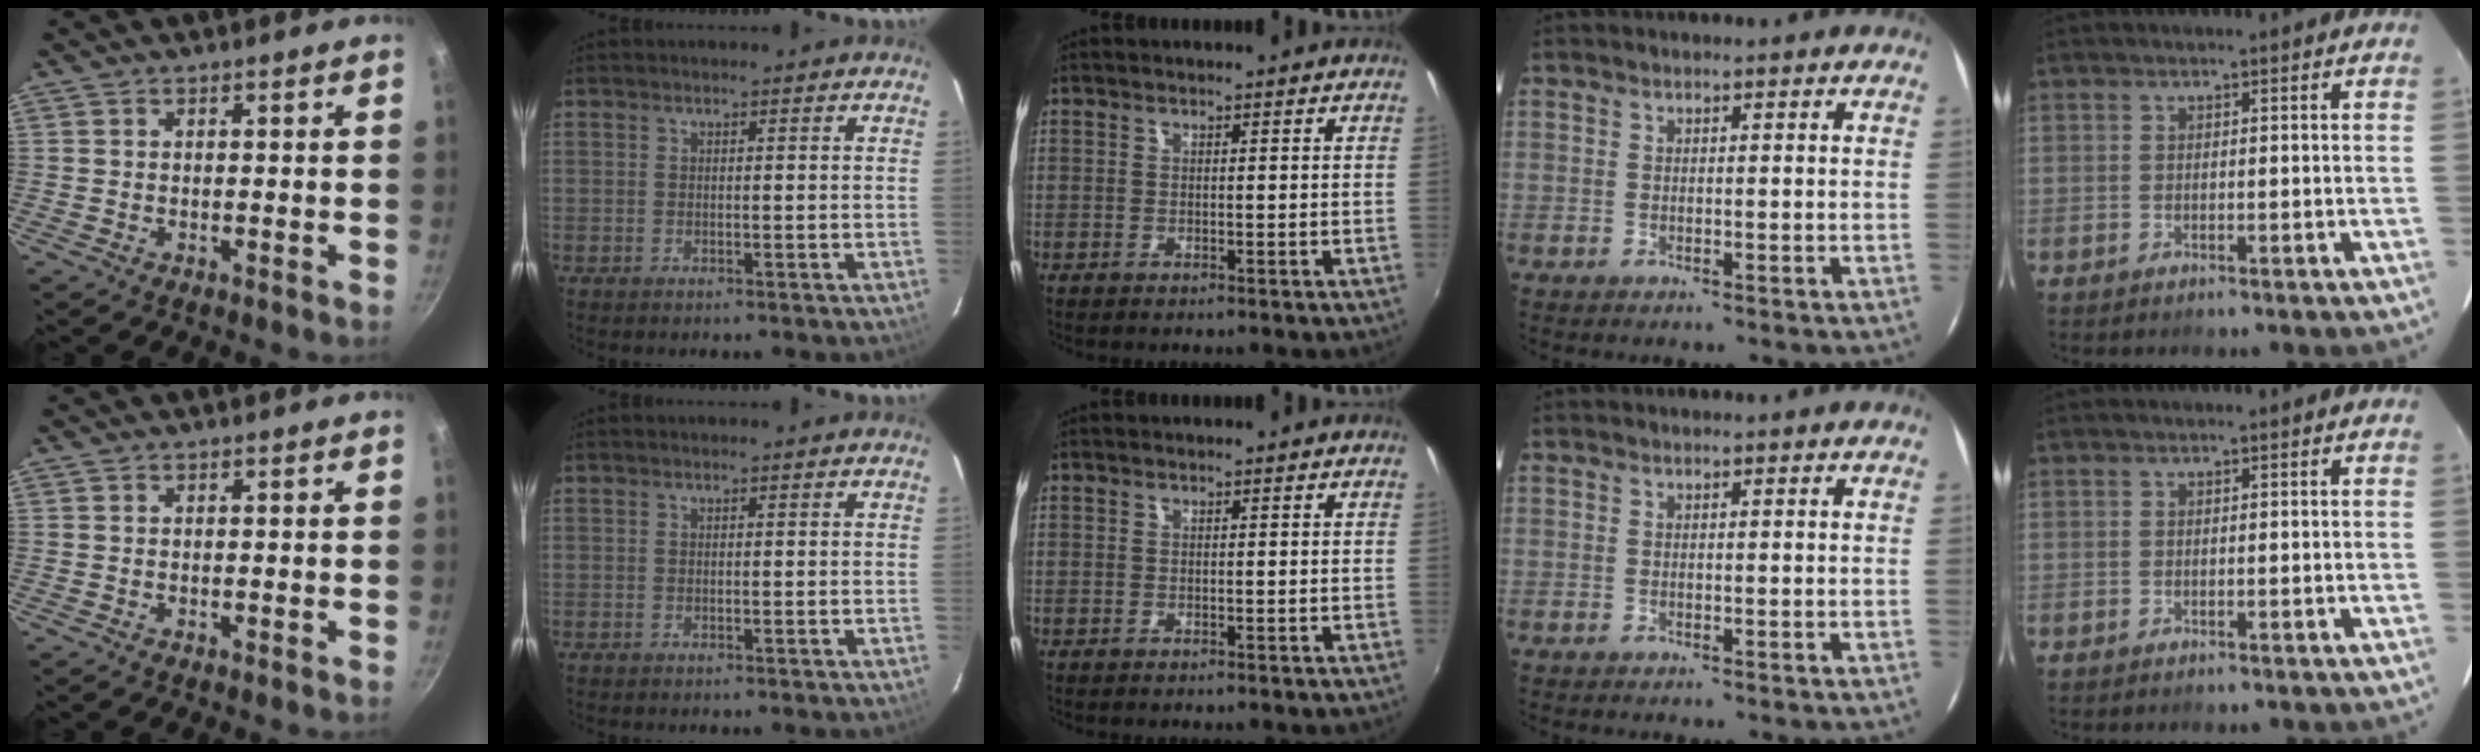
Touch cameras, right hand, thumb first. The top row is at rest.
{}